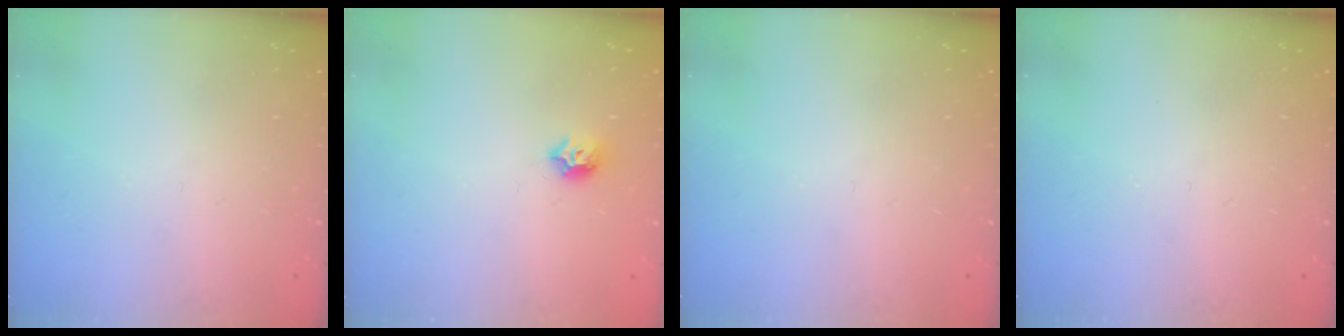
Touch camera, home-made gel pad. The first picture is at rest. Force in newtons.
{"total": 6.7, "press": 6.6, "slide": 1.1}
{"total": 0.0}
{"total": 0.0}